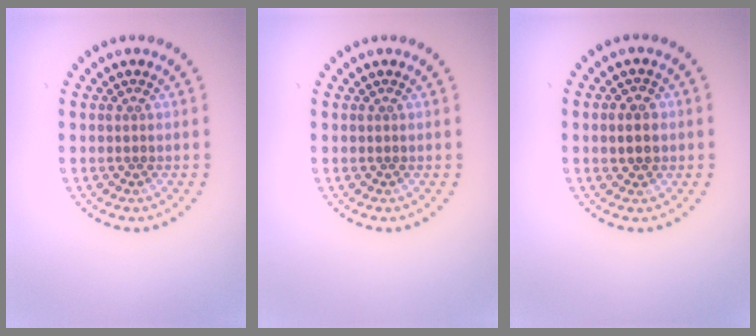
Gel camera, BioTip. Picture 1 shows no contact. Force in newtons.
{"total": 0.0}
{"total": 1.8, "press": 1.8, "slide": 0.2}